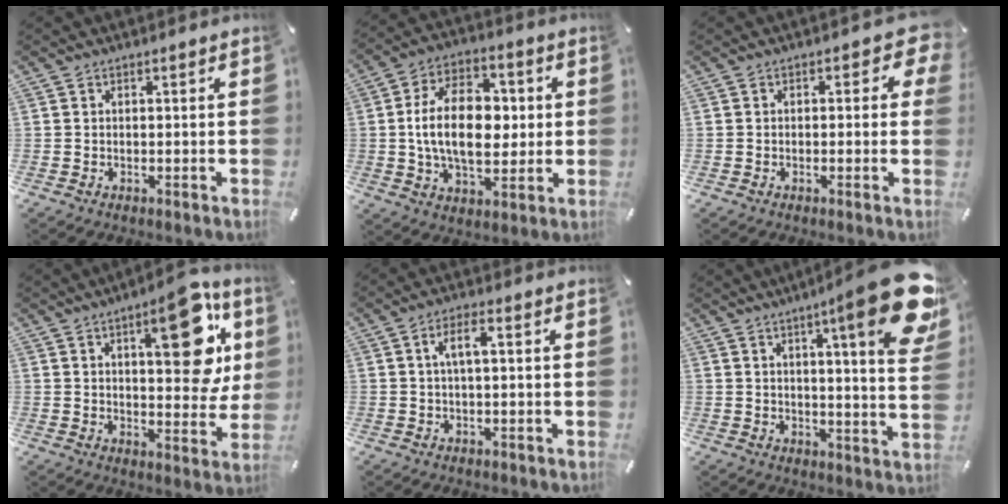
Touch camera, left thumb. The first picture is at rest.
{"total": 16.9, "force": [0.5, 10.7, 13.1], "torque": [-0.235, 0.010, 0.006]}
{"total": 4.4, "force": [0.8, 2.6, 3.4], "torque": [-0.034, -0.001, 0.007]}
{"total": 19.7, "force": [7.9, 8.7, 15.9], "torque": [-0.183, -0.037, 0.115]}
{"total": 4.2, "force": [0.6, 1.2, 4.0], "torque": [-0.078, 0.009, 0.007]}
{"total": 19.2, "force": [9.4, 2.9, 16.5], "torque": [-0.240, -0.054, 0.135]}